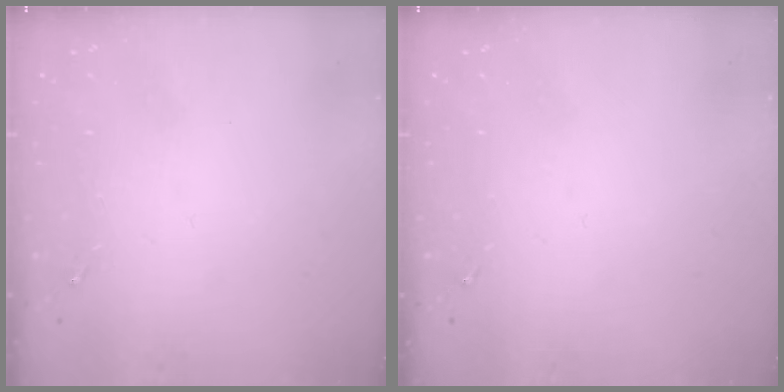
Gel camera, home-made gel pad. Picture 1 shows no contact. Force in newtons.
{"total": 0.0}